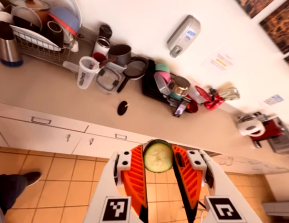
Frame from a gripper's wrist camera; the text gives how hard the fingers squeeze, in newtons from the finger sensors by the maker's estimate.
{"total": 6.1, "left": 6.0, "right": 6.1}